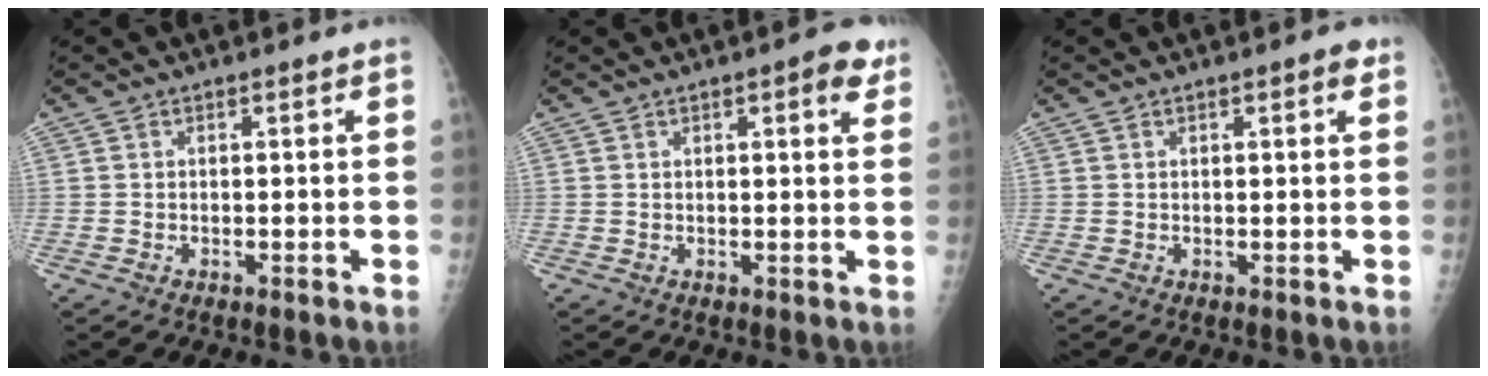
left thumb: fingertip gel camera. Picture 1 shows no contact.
{"total": 4.9, "force": [2.4, 1.4, 4.0], "torque": [-0.040, -0.005, 0.023]}
{"total": 2.5, "force": [1.1, 0.7, 2.1], "torque": [-0.024, 0.001, 0.010]}